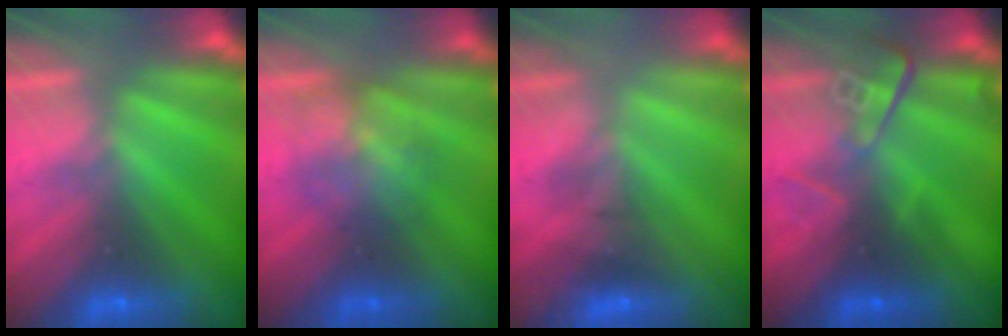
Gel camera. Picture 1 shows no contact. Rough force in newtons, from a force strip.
{"total": 3.0}
{"total": 1.6}
{"total": 2.8}